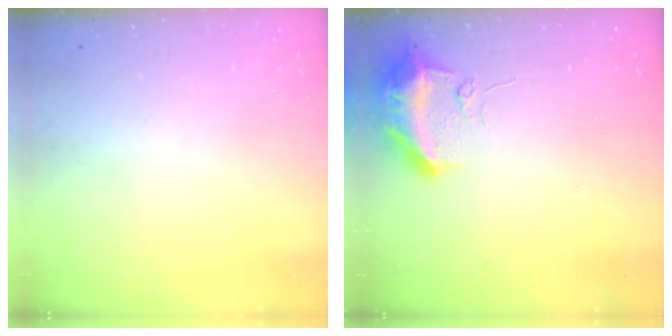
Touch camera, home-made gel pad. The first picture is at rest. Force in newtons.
{"total": 12.3, "press": 10.8, "slide": 5.9}